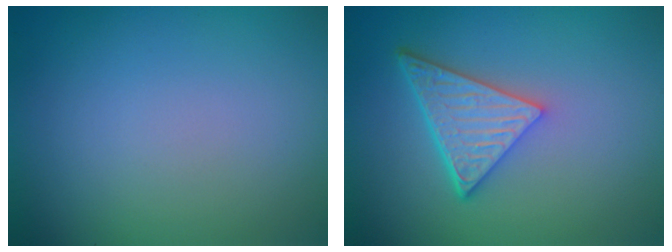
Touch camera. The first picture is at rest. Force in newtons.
{"total": 5.1, "press": 3.7, "slide": 3.5}